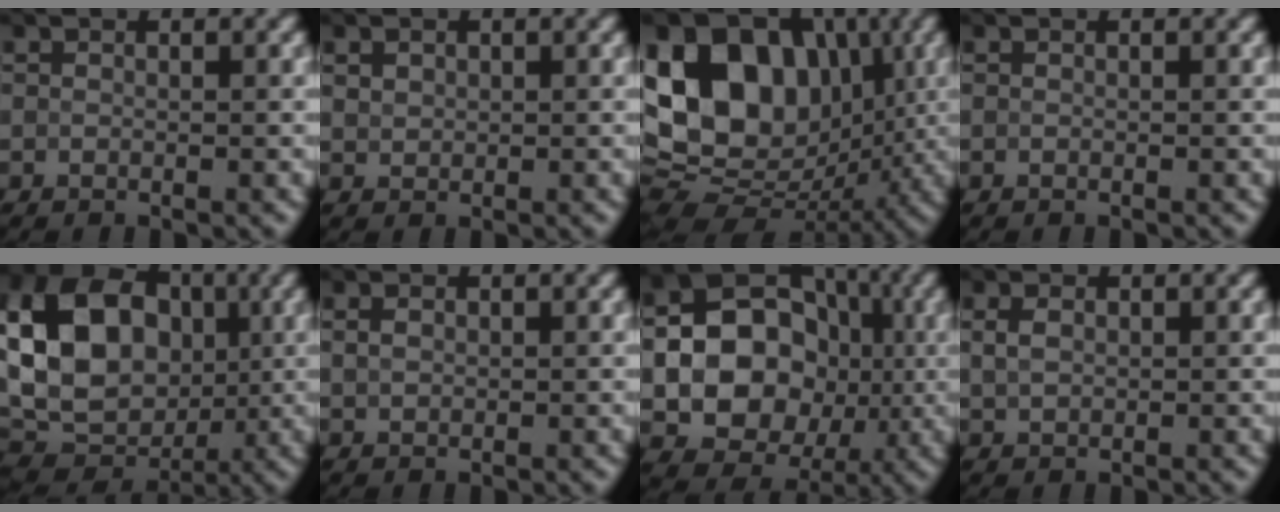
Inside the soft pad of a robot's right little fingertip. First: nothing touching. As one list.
[{"total": 1.9, "force": [1.1, 1.3, 0.8], "torque": [-0.025, 0.009, 0.023]}, {"total": 15.6, "force": [2.8, 11.3, 10.4], "torque": [-0.185, 0.037, 0.032]}, {"total": 0.0}, {"total": 12.5, "force": [1.3, 9.4, 8.2], "torque": [-0.156, 0.015, 0.013]}, {"total": 1.0, "force": [0.4, 0.8, 0.6], "torque": [-0.012, 0.006, 0.006]}, {"total": 13.5, "force": [-0.8, 11.4, 7.3], "torque": [-0.087, 0.012, -0.030]}, {"total": 1.6, "force": [0.5, 1.1, 1.0], "torque": [-0.024, 0.006, 0.010]}]